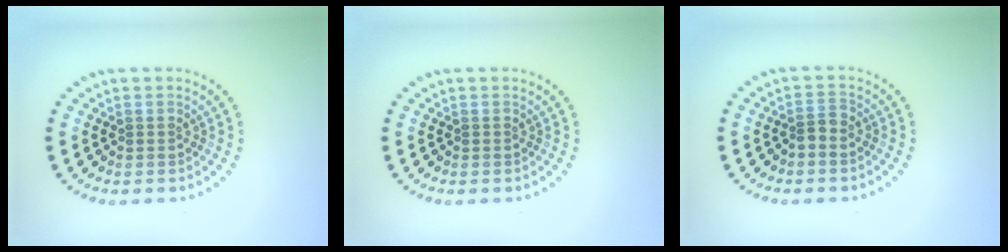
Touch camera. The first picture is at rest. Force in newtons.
{"total": 0.0}
{"total": 1.5, "press": 1.2, "slide": 0.9}